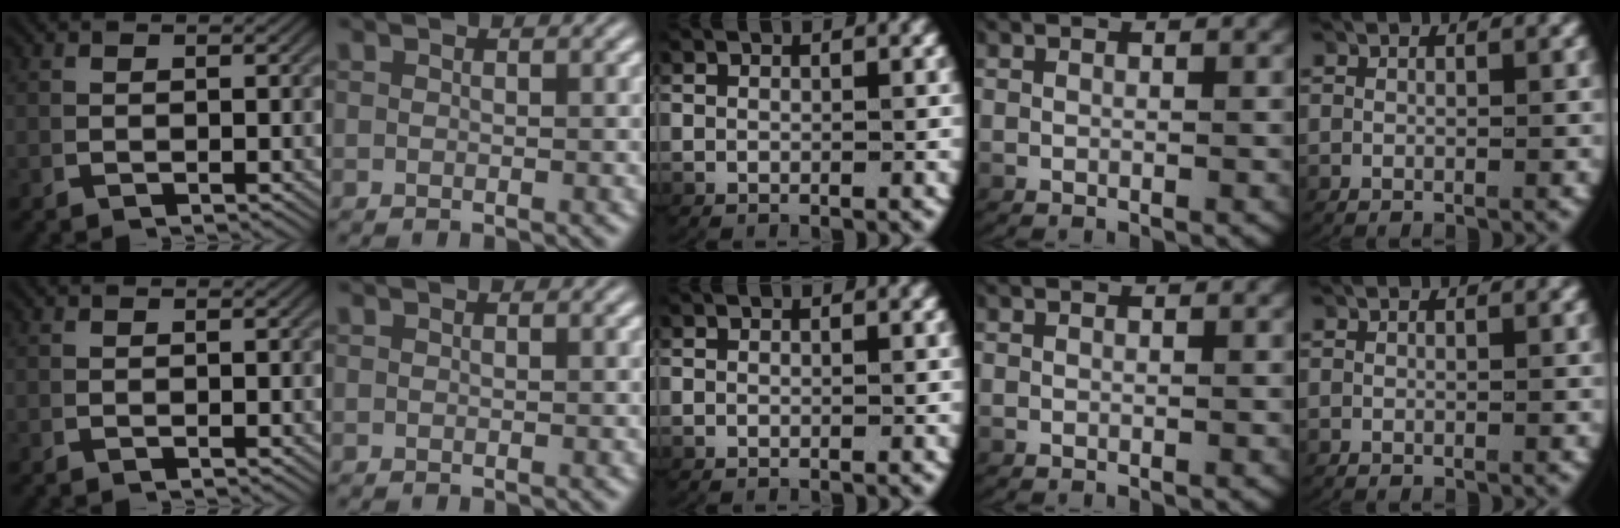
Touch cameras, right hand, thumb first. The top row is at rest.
{}